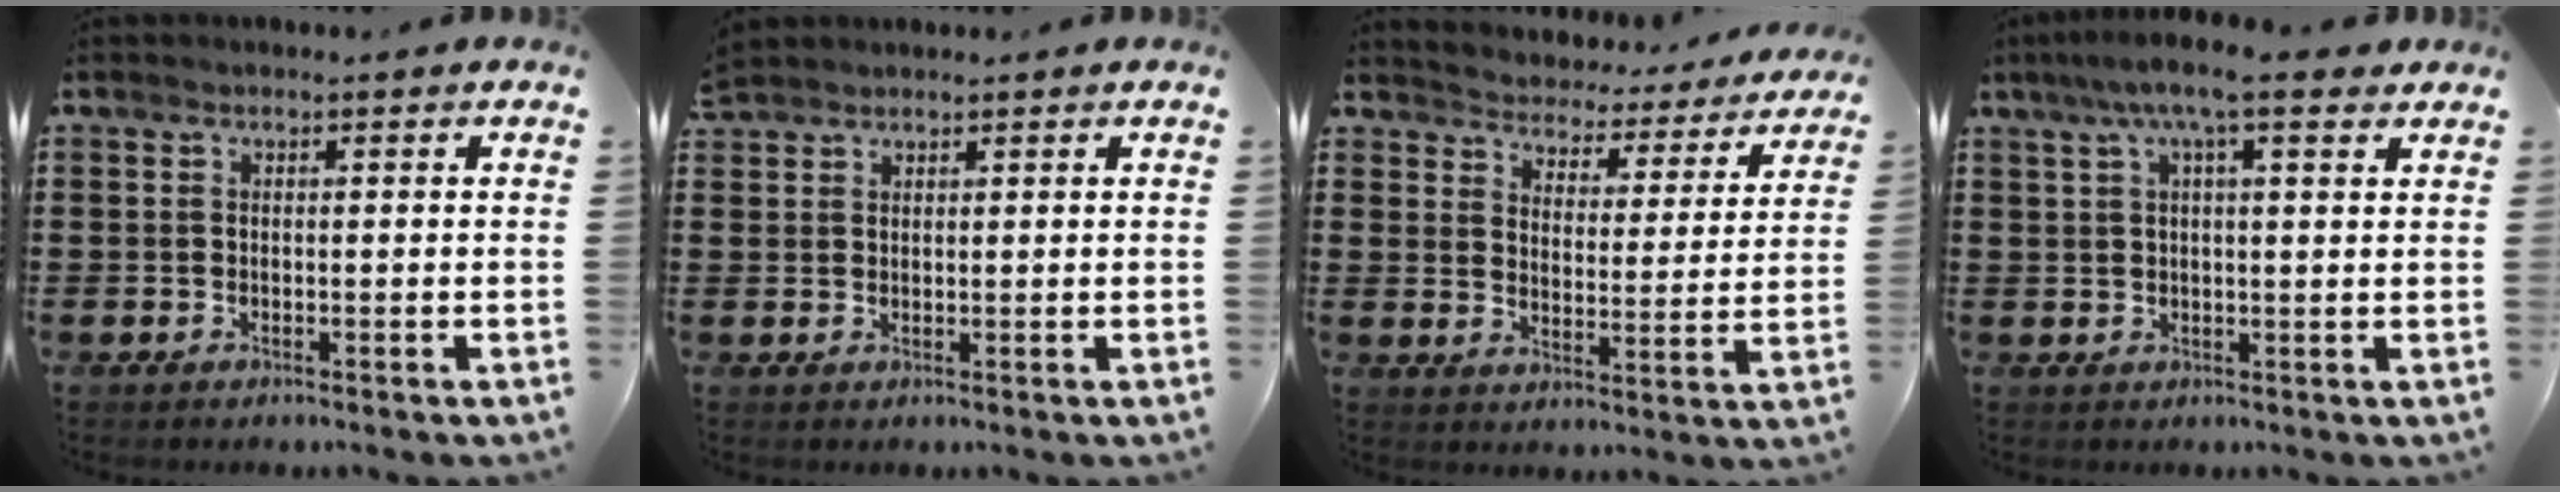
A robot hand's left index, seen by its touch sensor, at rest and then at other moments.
{"total": 1.8, "force": [1.8, 0.4, 0.0], "torque": [-0.004, 0.001, 0.036]}
{"total": 3.3, "force": [3.2, 0.2, -0.4], "torque": [-0.017, -0.036, 0.047]}
{"total": 7.5, "force": [4.9, 1.5, 5.4], "torque": [-0.110, 0.002, 0.084]}